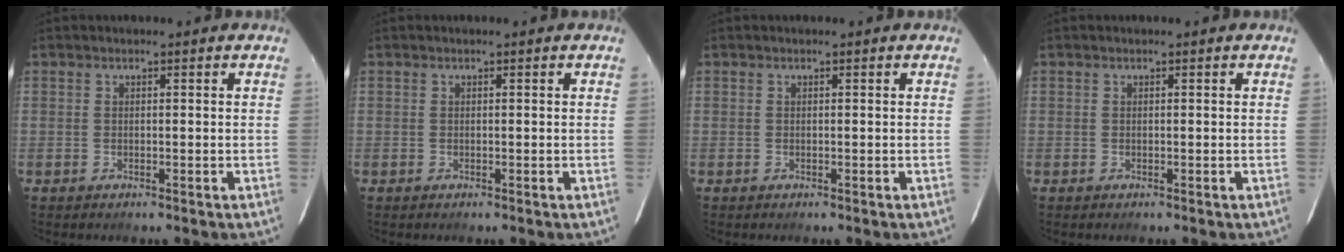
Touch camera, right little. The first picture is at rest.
{"total": 0.0}
{"total": 0.0}
{"total": 0.0}